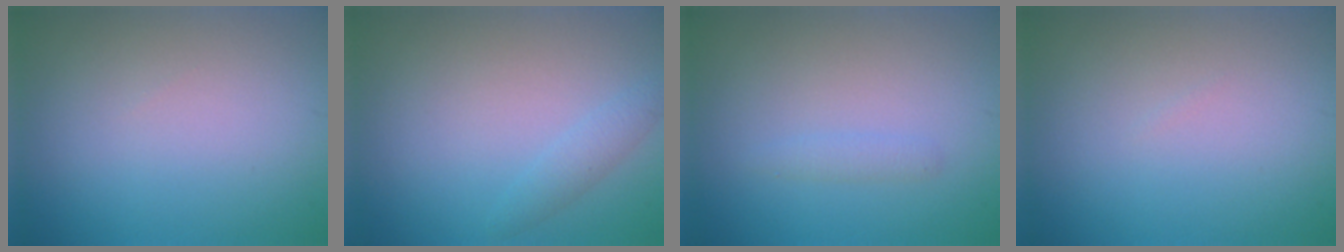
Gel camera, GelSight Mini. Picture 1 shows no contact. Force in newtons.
{"total": 1.4, "press": 1.4, "slide": 0.1}
{"total": 0.9, "press": 0.9, "slide": 0.0}
{"total": 0.0}